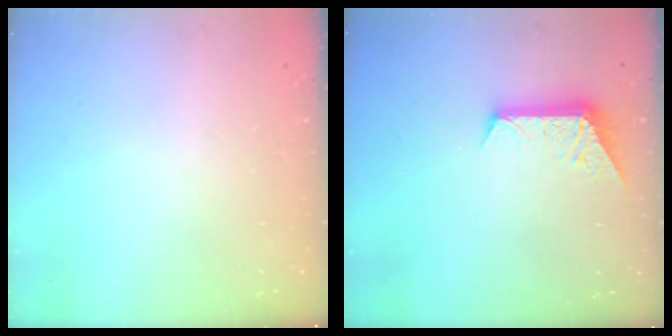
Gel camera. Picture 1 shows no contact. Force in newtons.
{"total": 8.1, "press": 8.1, "slide": 0.7}